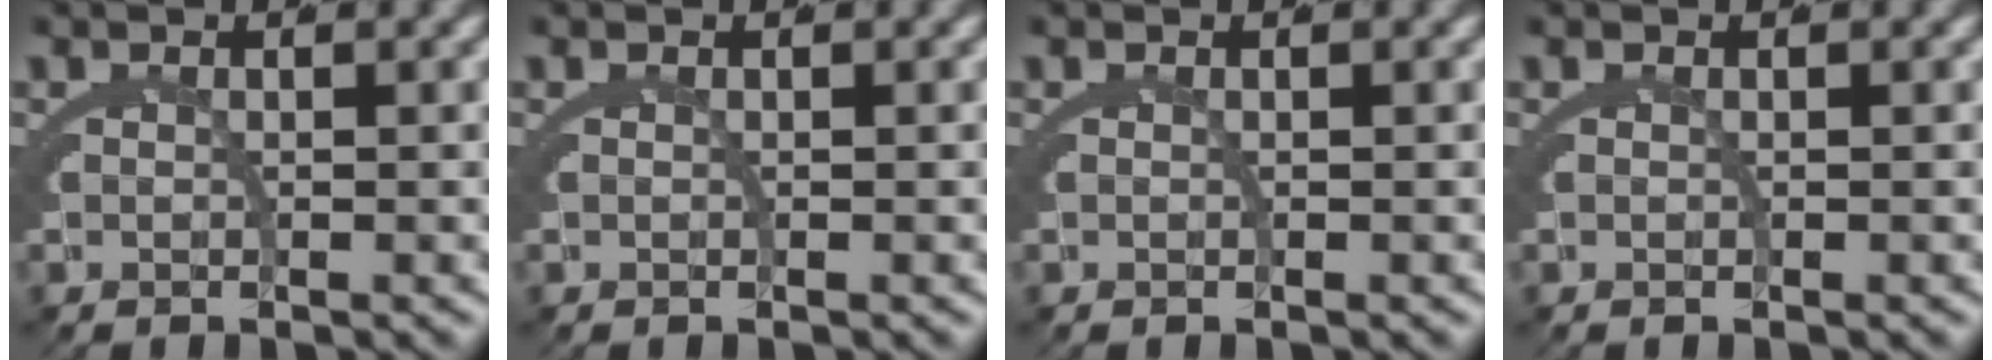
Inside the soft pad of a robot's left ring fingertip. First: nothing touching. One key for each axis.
{"total": 0.0}
{"total": 0.0}
{"total": 0.0}